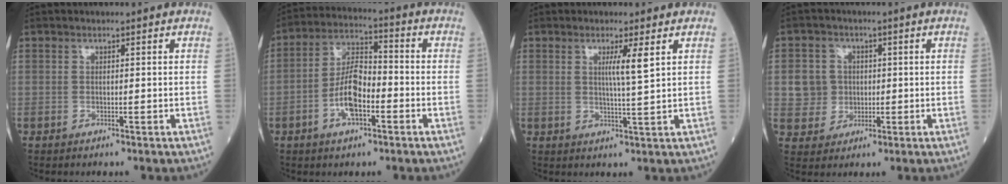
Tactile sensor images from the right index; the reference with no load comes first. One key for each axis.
{"total": 8.5, "fx": -2.9, "fy": 3.3, "fz": 7.2, "tx": -0.148, "ty": 0.016, "tz": -0.056}
{"total": 3.6, "fx": 1.4, "fy": -0.7, "fz": 3.3, "tx": -0.058, "ty": -0.005, "tz": 0.023}
{"total": 5.3, "fx": 0.3, "fy": 5.1, "fz": 1.0, "tx": -0.023, "ty": 0.016, "tz": 0.011}